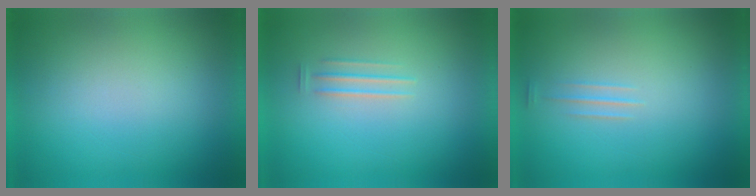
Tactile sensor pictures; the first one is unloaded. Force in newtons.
{"total": 1.5}
{"total": 1.2}